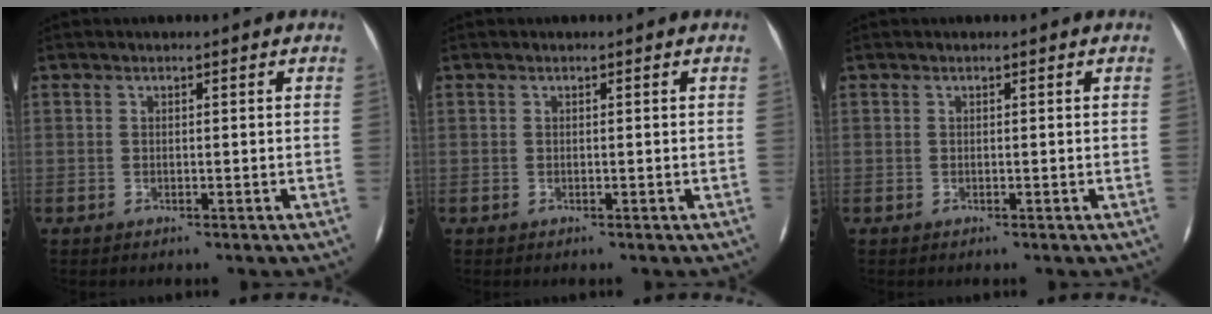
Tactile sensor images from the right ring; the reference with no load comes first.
{"total": 0.0}
{"total": 0.0}